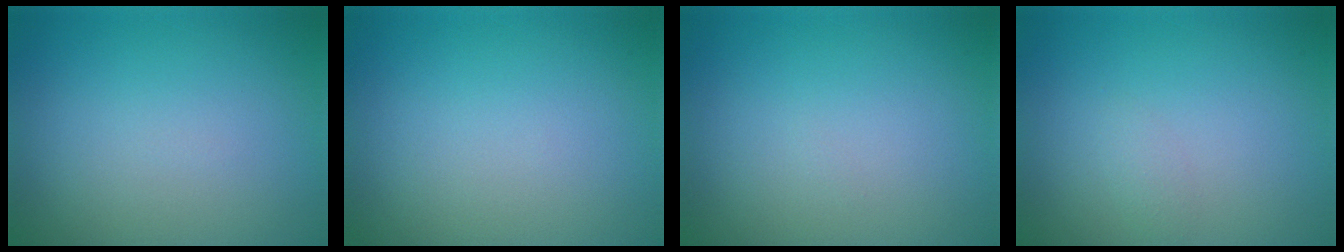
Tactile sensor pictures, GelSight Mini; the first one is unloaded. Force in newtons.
{"total": 0.0}
{"total": 0.0}
{"total": 0.7, "press": 0.7, "slide": 0.1}